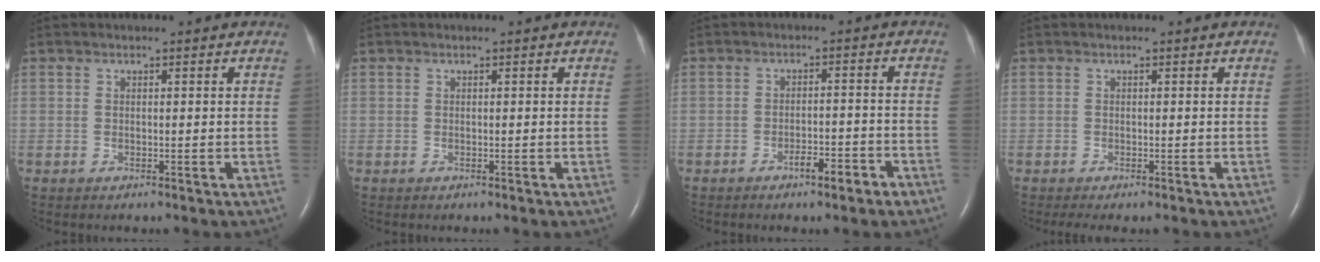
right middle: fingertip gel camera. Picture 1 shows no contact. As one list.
[{"total": 0.0}, {"total": 4.0, "force": [-2.8, 0.8, 2.8], "torque": [-0.043, 0.003, -0.041]}, {"total": 2.5, "force": [-2.0, 0.5, 1.4], "torque": [-0.021, -0.008, -0.026]}]